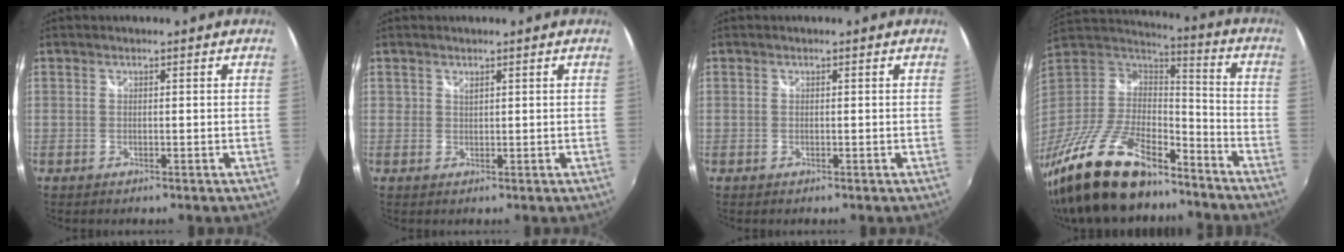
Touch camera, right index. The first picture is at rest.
{"total": 0.8, "force": [0.7, 0.5, 0.2], "torque": [-0.003, 0.000, 0.012]}
{"total": 0.0}
{"total": 27.5, "force": [-19.8, 10.3, 16.2], "torque": [-0.332, -0.029, -0.333]}